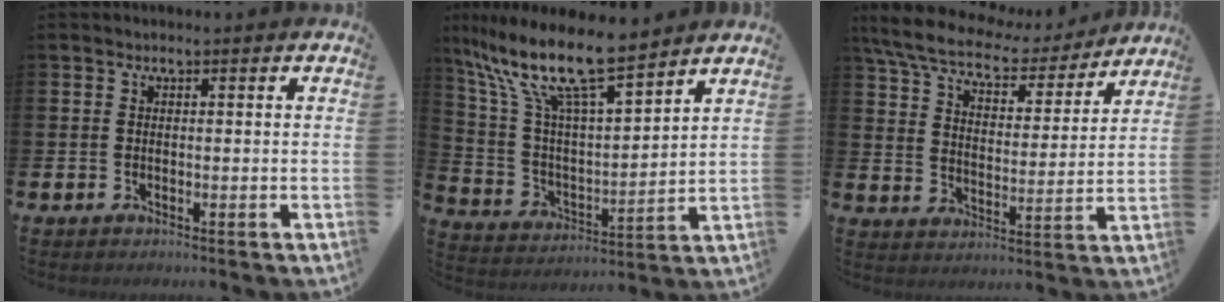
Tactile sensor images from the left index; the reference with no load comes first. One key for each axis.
{"total": 12.2, "fx": 10.1, "fy": 1.8, "fz": 6.6, "tx": -0.169, "ty": -0.061, "tz": 0.175}
{"total": 7.9, "fx": 7.0, "fy": 2.2, "fz": 3.1, "tx": -0.092, "ty": -0.042, "tz": 0.119}